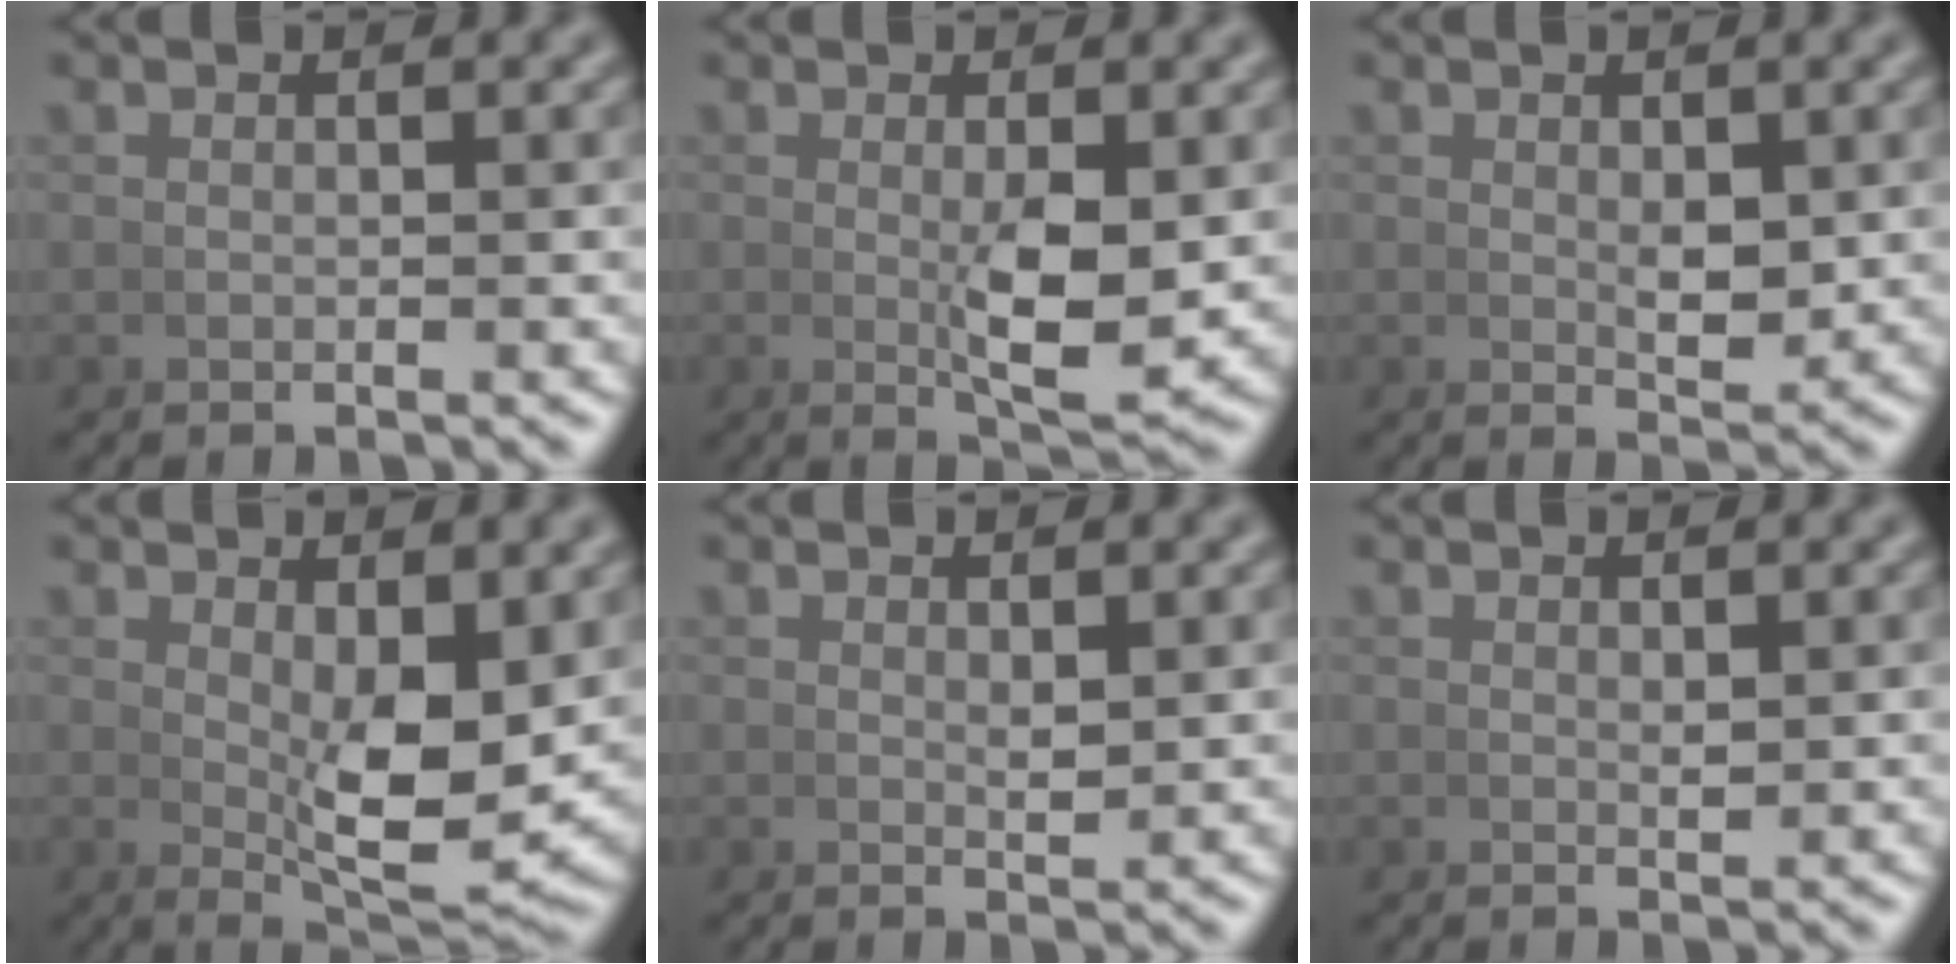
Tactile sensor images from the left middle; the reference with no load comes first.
{"total": 4.3, "force": [-0.1, 1.1, 4.1], "torque": [-0.071, -0.016, 0.004]}
{"total": 2.1, "force": [0.4, 0.9, 1.9], "torque": [-0.027, -0.011, 0.014]}
{"total": 5.8, "force": [1.1, 1.7, 5.5], "torque": [-0.083, -0.024, 0.027]}
{"total": 1.0, "force": [0.5, 0.2, 0.8], "torque": [-0.009, -0.004, 0.013]}
{"total": 0.7, "force": [0.3, 0.2, 0.5], "torque": [-0.007, -0.002, 0.009]}